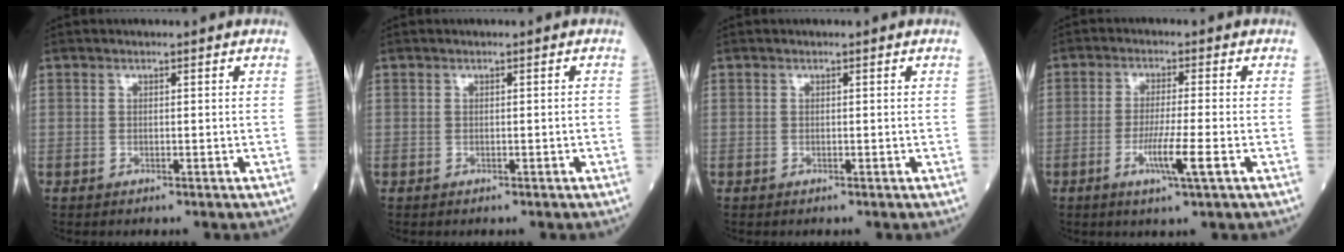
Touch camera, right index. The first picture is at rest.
{"total": 0.0}
{"total": 0.0}
{"total": 6.0, "force": [-2.1, -0.4, 5.6], "torque": [-0.105, -0.014, -0.041]}